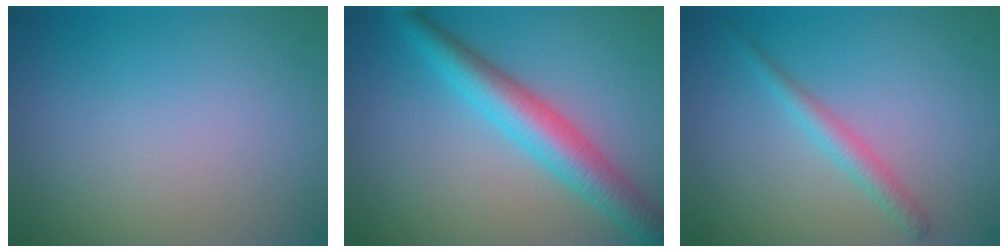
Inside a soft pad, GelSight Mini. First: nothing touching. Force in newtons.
{"total": 5.6, "press": 5.6, "slide": 0.2}
{"total": 1.9, "press": 1.9, "slide": 0.1}